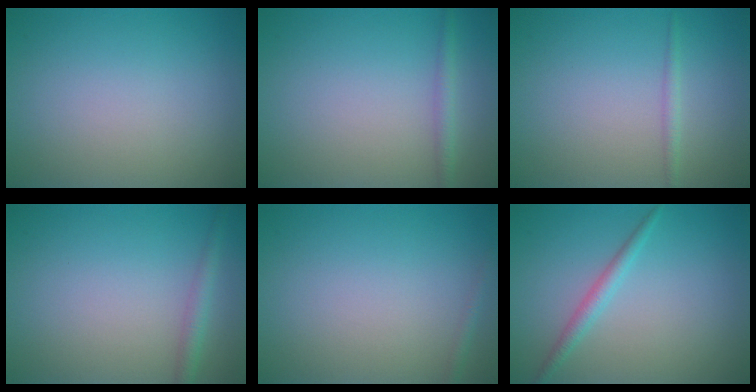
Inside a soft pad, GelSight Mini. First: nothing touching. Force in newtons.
{"total": 1.4, "press": 1.4, "slide": 0.1}
{"total": 1.0, "press": 1.0, "slide": 0.0}
{"total": 1.8, "press": 1.8, "slide": 0.1}
{"total": 0.7, "press": 0.7, "slide": 0.0}
{"total": 1.7, "press": 1.7, "slide": 0.1}